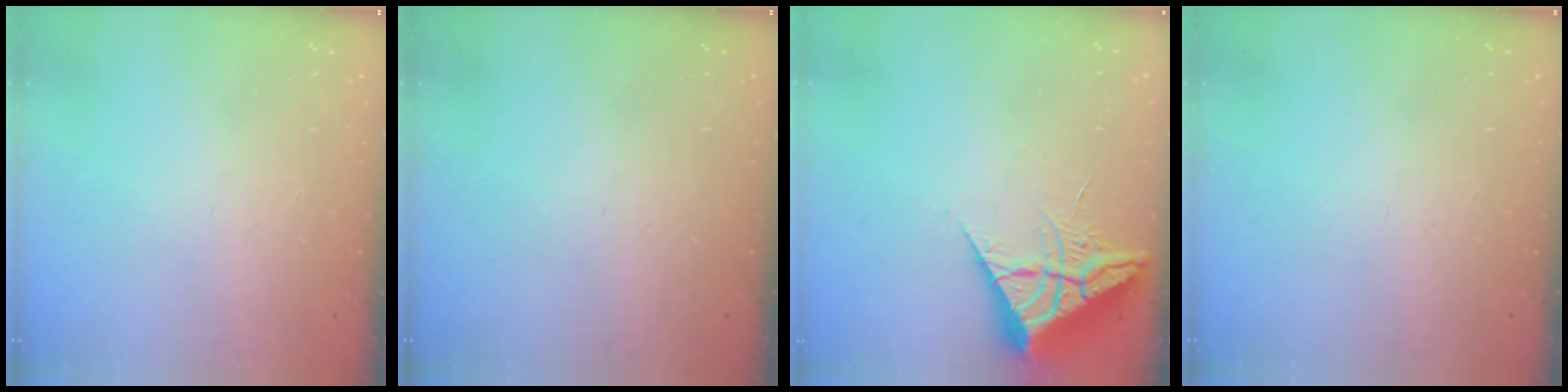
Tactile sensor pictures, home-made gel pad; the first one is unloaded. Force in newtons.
{"total": 0.0}
{"total": 7.1, "press": 7.1, "slide": 0.4}
{"total": 0.0}